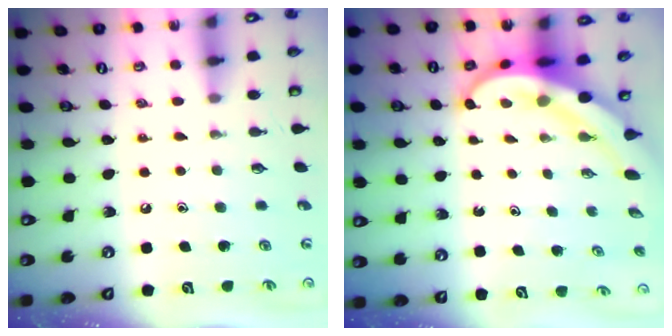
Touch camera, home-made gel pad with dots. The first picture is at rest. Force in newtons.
{"total": 8.1, "press": 7.9, "slide": 1.8}